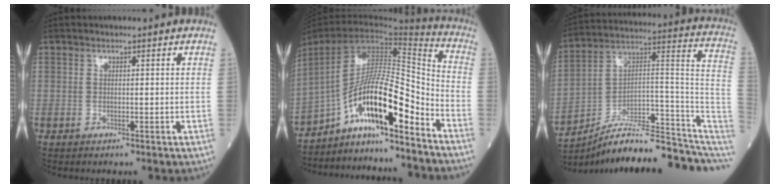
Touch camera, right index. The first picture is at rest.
{"total": 17.0, "force": [-11.5, 1.6, 12.4], "torque": [-0.229, 0.019, -0.203]}
{"total": 19.8, "force": [-17.3, 3.5, 9.1], "torque": [-0.086, 0.060, -0.262]}